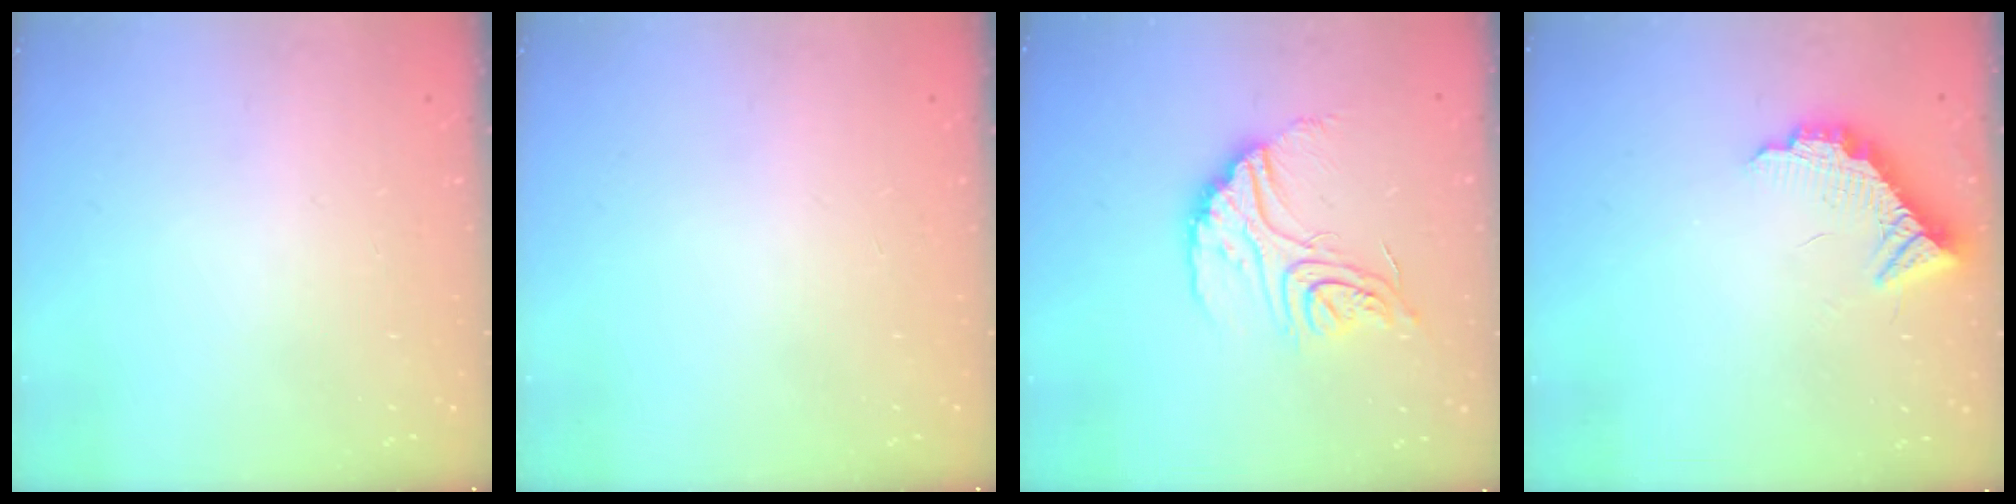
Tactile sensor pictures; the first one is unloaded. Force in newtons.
{"total": 0.0}
{"total": 16.5, "press": 16.5, "slide": 1.6}
{"total": 10.7, "press": 10.7, "slide": 0.7}